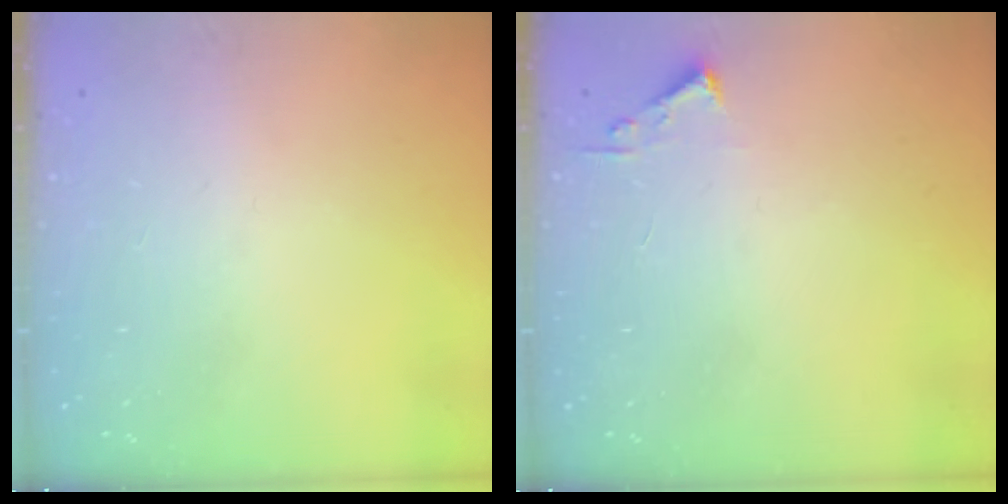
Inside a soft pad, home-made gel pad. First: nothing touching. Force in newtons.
{"total": 2.4, "press": 2.4, "slide": 0.3}